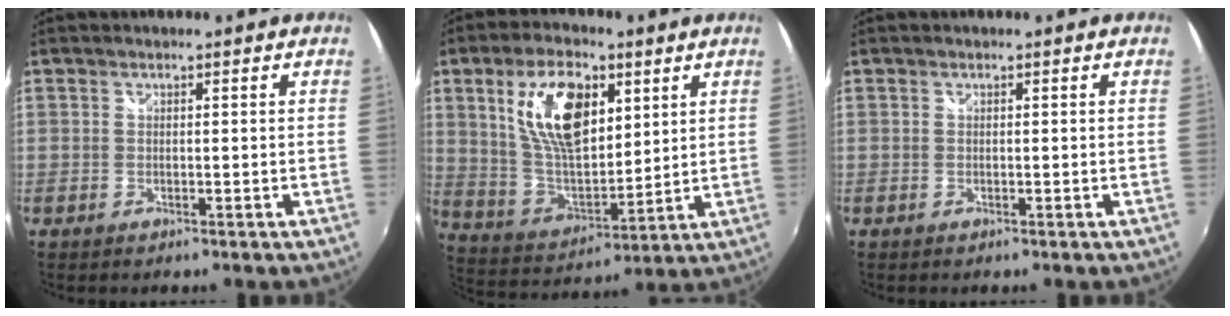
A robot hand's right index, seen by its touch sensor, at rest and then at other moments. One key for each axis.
{"total": 16.6, "fx": 6.5, "fy": 8.0, "fz": 13.0, "tx": -0.244, "ty": 0.011, "tz": 0.132}
{"total": 0.0}